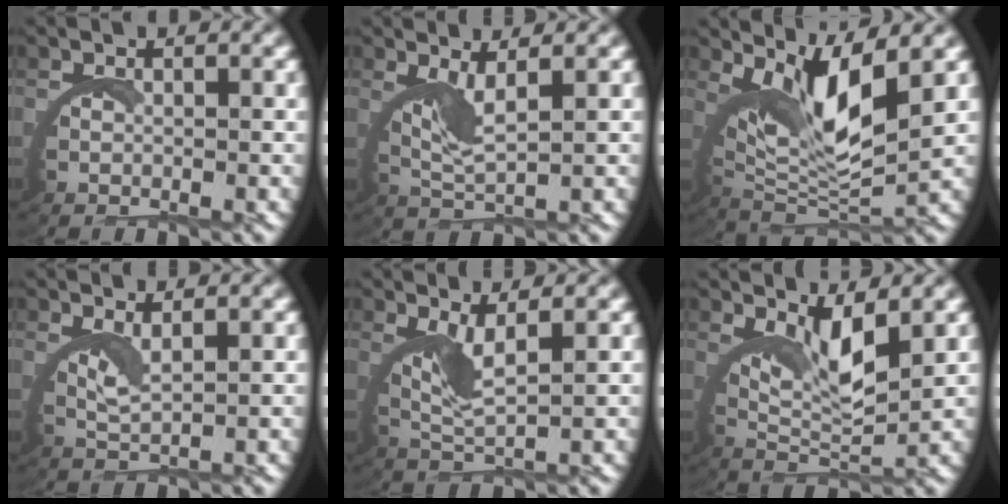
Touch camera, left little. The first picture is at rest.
{"total": 4.0, "force": [2.3, 0.5, 3.3], "torque": [-0.071, -0.001, 0.042]}
{"total": 8.5, "force": [3.1, 3.5, 7.1], "torque": [-0.146, -0.011, 0.062]}
{"total": 2.4, "force": [1.7, -0.2, 1.7], "torque": [-0.041, -0.006, 0.037]}
{"total": 4.5, "force": [2.3, 0.7, 3.8], "torque": [-0.080, -0.001, 0.043]}
{"total": 5.0, "force": [3.0, 1.1, 3.9], "torque": [-0.074, -0.012, 0.056]}